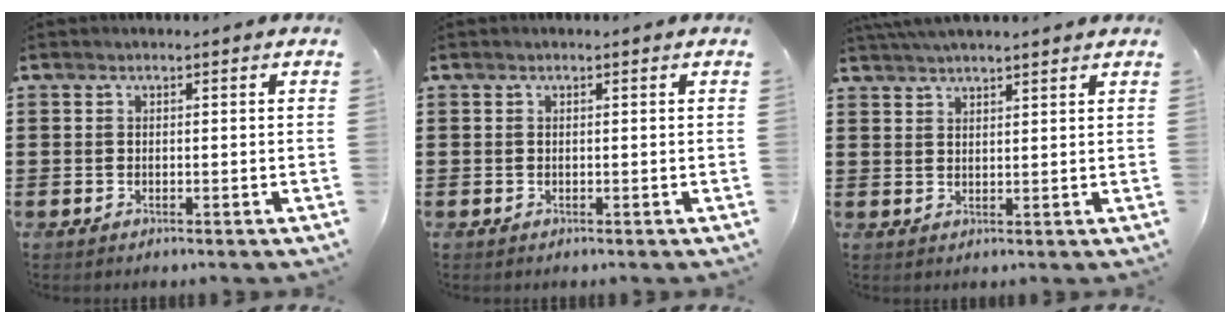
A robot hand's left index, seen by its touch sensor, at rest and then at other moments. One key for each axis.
{"total": 0.0}
{"total": 3.0, "fx": 2.9, "fy": 0.1, "fz": 0.9, "tx": -0.023, "ty": 0.000, "tz": 0.055}